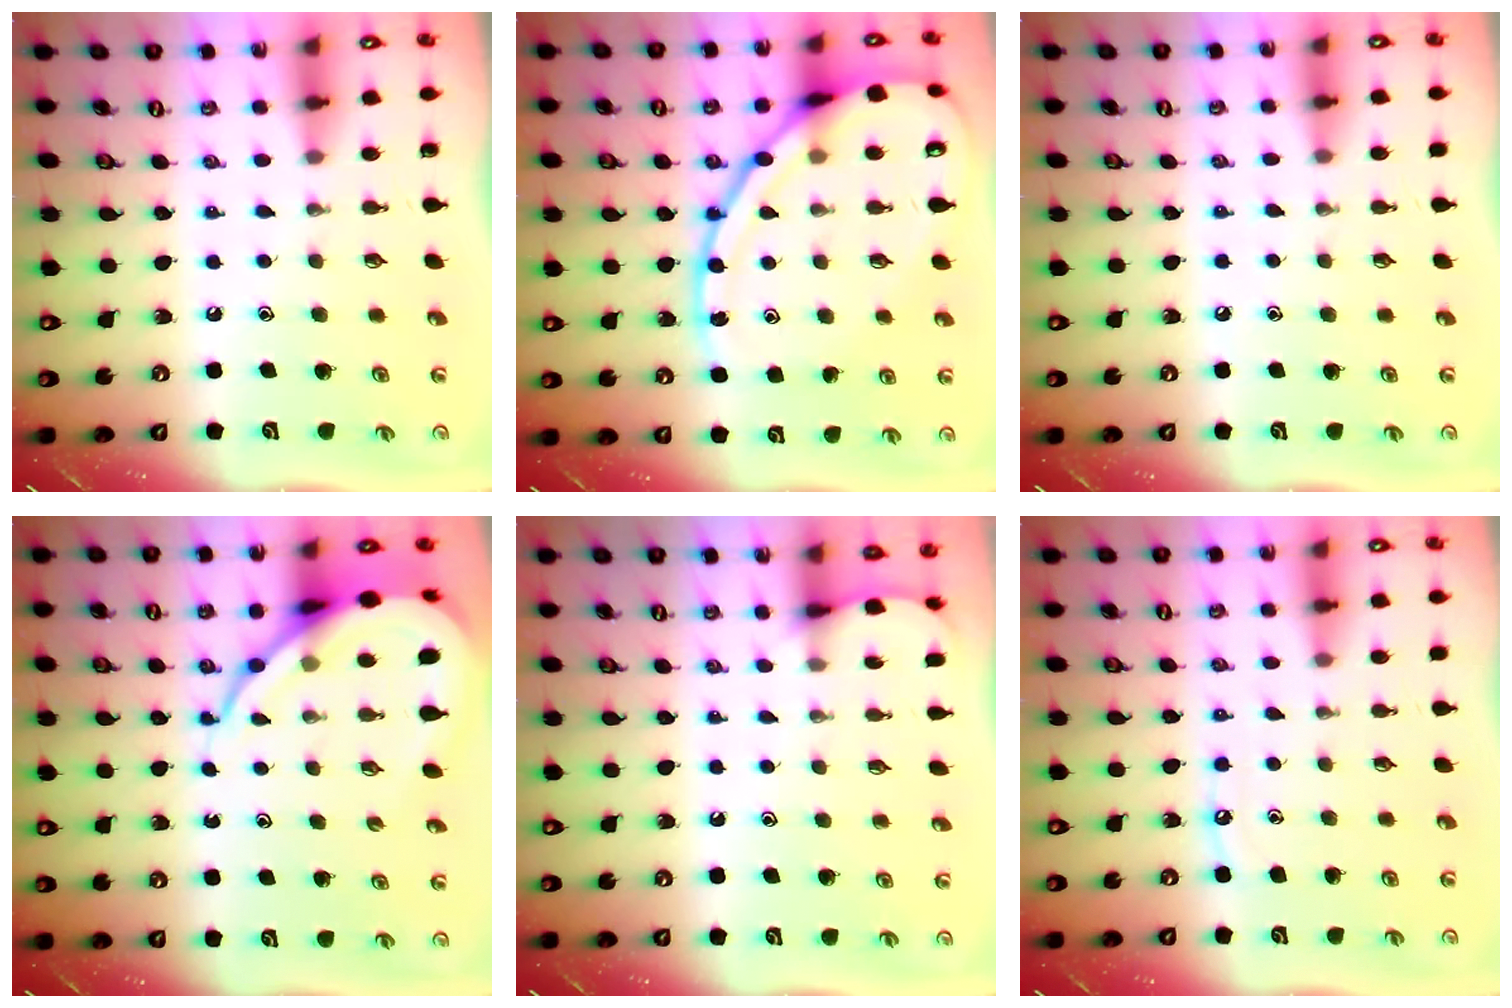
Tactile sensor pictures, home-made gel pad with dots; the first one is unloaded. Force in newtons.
{"total": 19.1, "press": 19.0, "slide": 1.7}
{"total": 2.9, "press": 2.9, "slide": 0.4}
{"total": 12.6, "press": 12.5, "slide": 1.2}
{"total": 3.5, "press": 3.5, "slide": 0.5}
{"total": 5.9, "press": 5.9, "slide": 0.6}